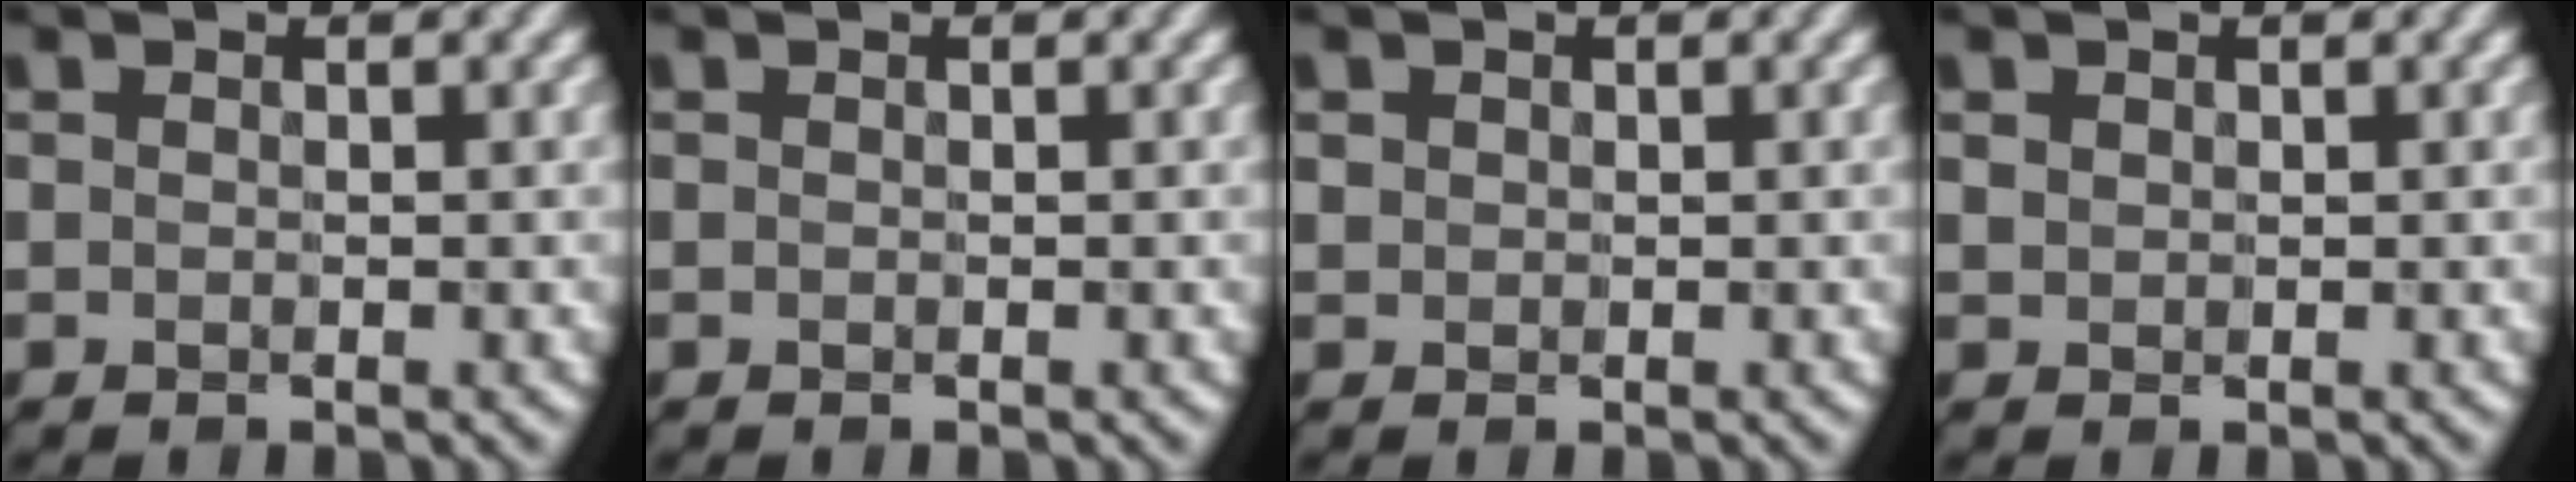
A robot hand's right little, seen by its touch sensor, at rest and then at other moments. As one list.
[{"total": 0.0}, {"total": 0.6, "force": [0.2, 0.6, 0.0], "torque": [-0.008, 0.000, 0.010]}, {"total": 0.7, "force": [0.4, 0.6, 0.1], "torque": [-0.009, -0.002, 0.013]}]